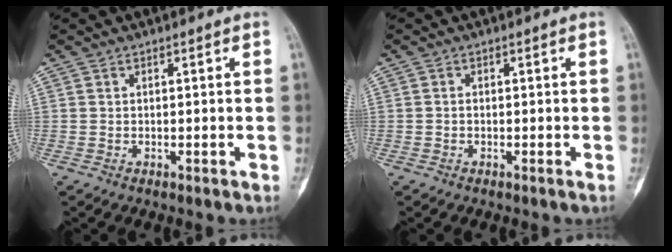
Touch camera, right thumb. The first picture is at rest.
{"total": 0.6, "force": [-0.3, 0.1, 0.5], "torque": [-0.012, -0.001, -0.008]}